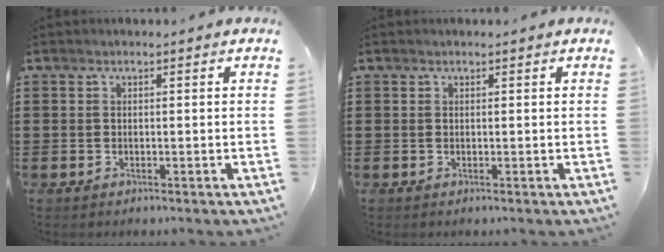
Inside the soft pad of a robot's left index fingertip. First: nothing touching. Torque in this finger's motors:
{"motor_torque": [0.04, 0.16, -0.05, -0.05]}